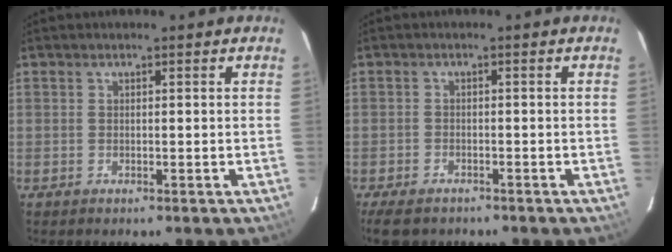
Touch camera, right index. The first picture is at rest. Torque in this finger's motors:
{"motor_torque": [0.56, -0.52, 0.21, 0.03]}